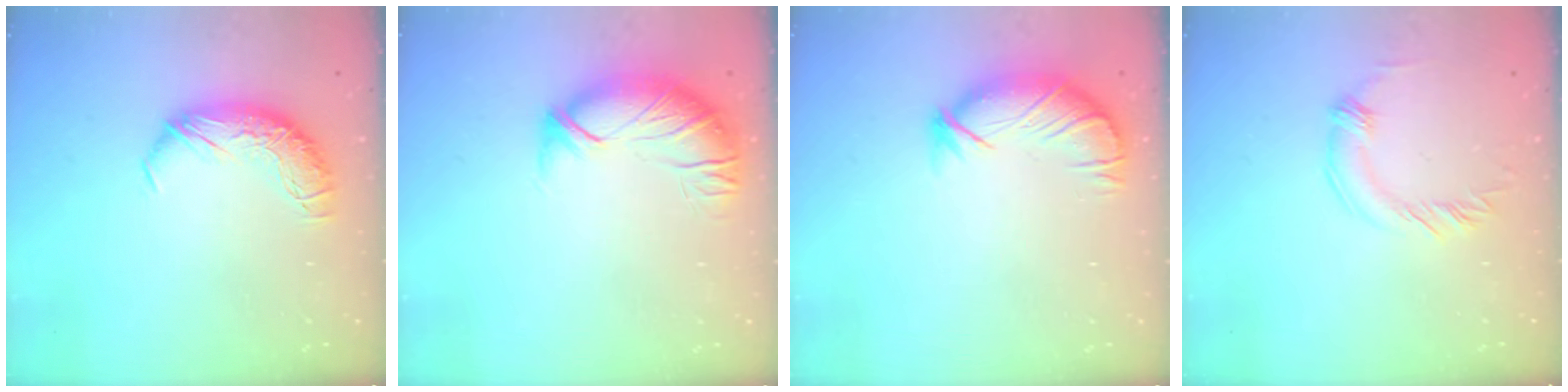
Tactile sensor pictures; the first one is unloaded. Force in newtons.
{"total": 2.9, "press": 1.4, "slide": 2.5}
{"total": 3.8, "press": 3.2, "slide": 2.0}
{"total": 2.1, "press": 2.0, "slide": 0.5}